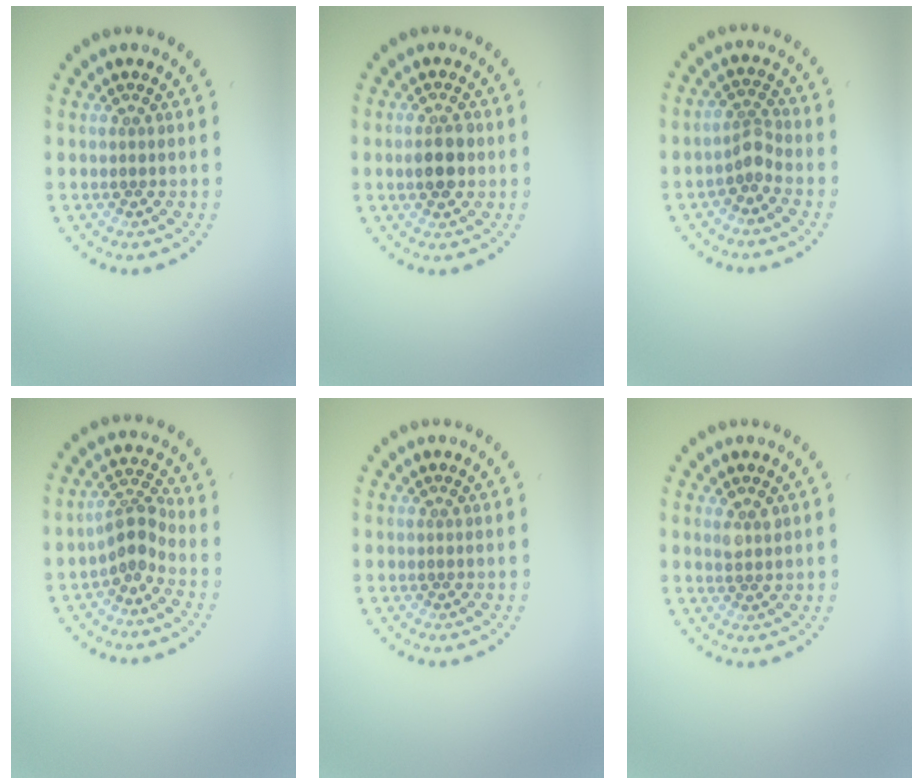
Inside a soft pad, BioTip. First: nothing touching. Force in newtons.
{"total": 2.9, "press": 2.9, "slide": 0.2}
{"total": 2.0, "press": 1.5, "slide": 1.4}
{"total": 2.6, "press": 1.8, "slide": 1.8}
{"total": 0.0}
{"total": 1.4, "press": 1.3, "slide": 0.6}